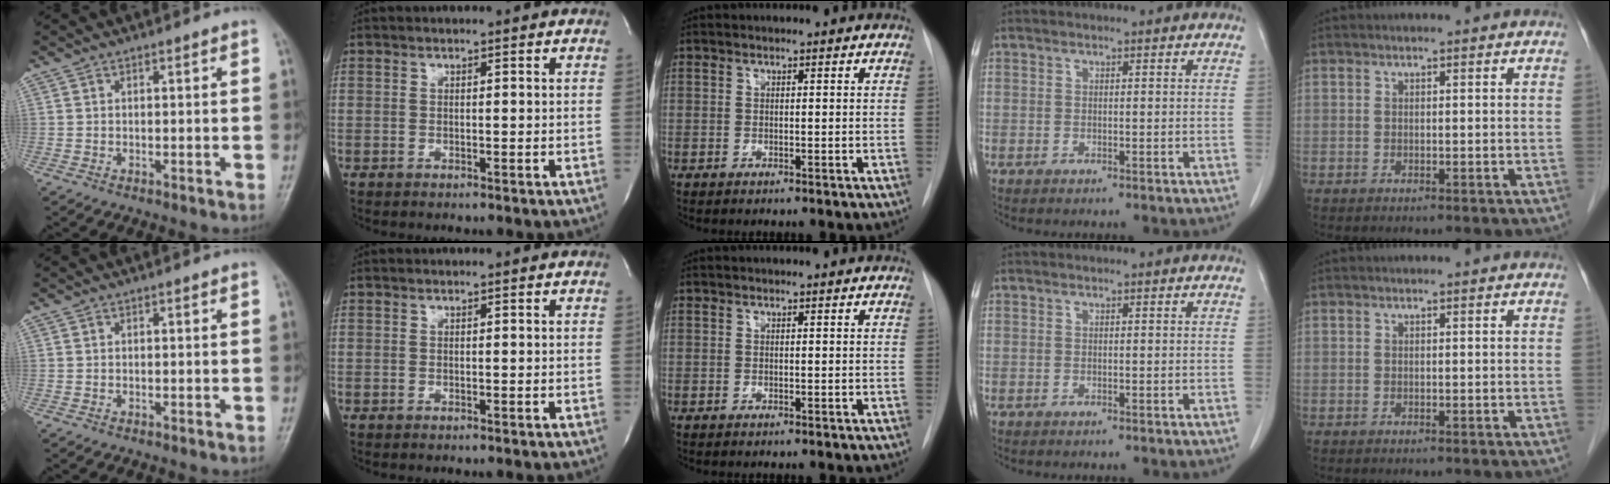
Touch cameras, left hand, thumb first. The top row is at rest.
{}